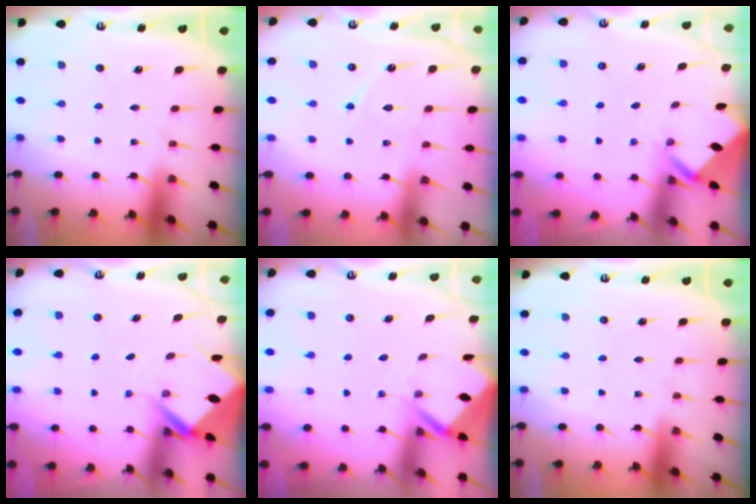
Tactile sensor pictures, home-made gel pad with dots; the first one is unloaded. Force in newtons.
{"total": 7.6, "press": 7.5, "slide": 0.8}
{"total": 2.0, "press": 2.0, "slide": 0.2}
{"total": 4.7, "press": 4.7, "slide": 0.4}
{"total": 3.1, "press": 3.1, "slide": 0.1}
{"total": 0.0}